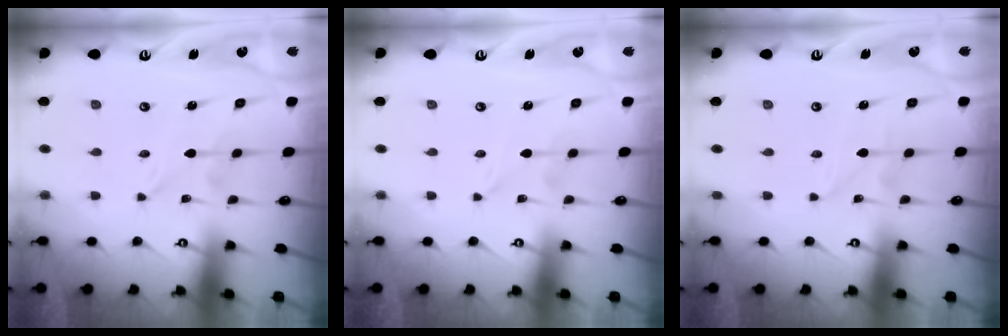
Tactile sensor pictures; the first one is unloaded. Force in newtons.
{"total": 0.0}
{"total": 0.6, "press": 0.6, "slide": 0.0}